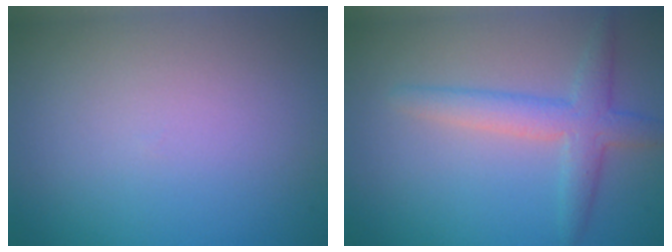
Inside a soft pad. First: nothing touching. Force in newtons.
{"total": 2.8, "press": 2.8, "slide": 0.2}